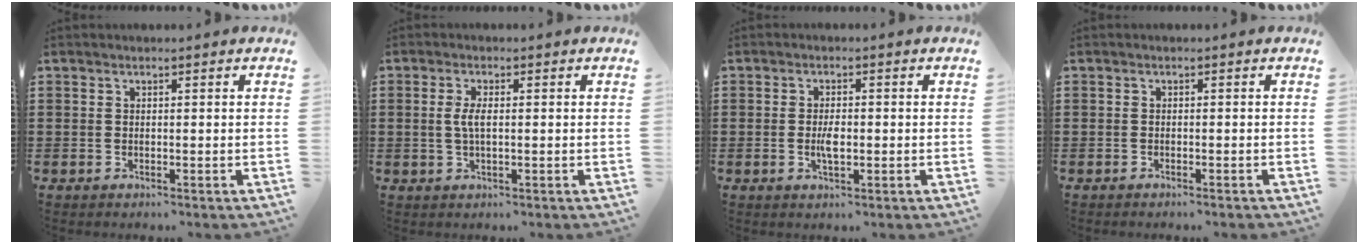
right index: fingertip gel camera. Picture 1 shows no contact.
{"total": 3.0, "force": [0.0, 0.9, 2.8], "torque": [-0.061, -0.002, -0.003]}
{"total": 2.9, "force": [-0.4, 1.1, 2.6], "torque": [-0.054, -0.002, -0.009]}
{"total": 0.6, "force": [-0.6, -0.1, 0.1], "torque": [-0.006, -0.004, -0.011]}